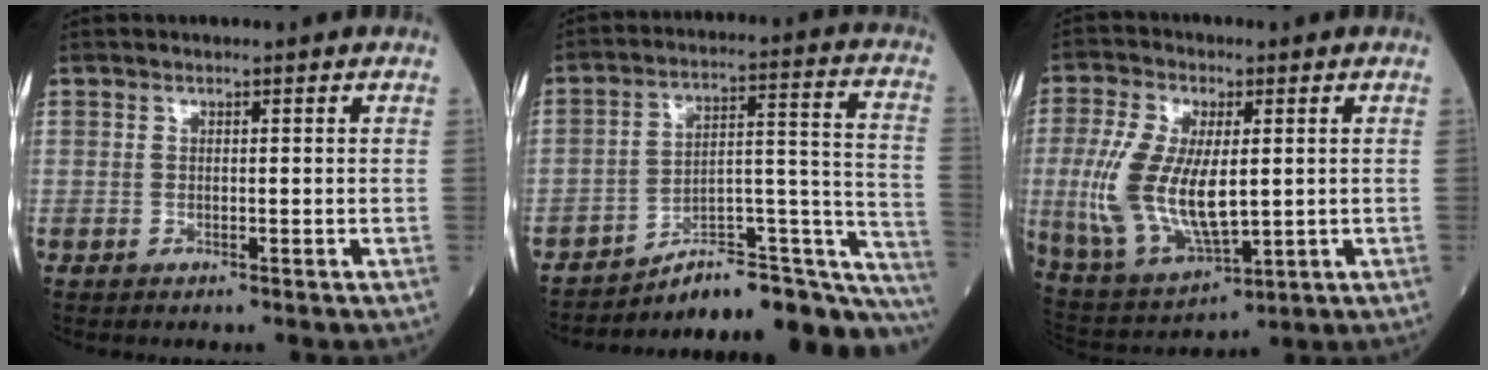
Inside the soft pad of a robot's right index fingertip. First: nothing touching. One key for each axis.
{"total": 21.1, "fx": -19.0, "fy": 3.2, "fz": 8.7, "tx": -0.053, "ty": 0.060, "tz": -0.265}
{"total": 15.2, "fx": 0.1, "fy": 6.5, "fz": 13.7, "tx": -0.295, "ty": -0.008, "tz": 0.016}